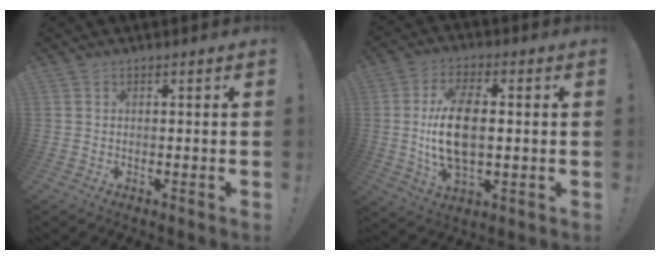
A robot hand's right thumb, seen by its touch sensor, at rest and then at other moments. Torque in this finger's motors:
{"motor_torque": [0.09, 0.55, 0.49, 0.71, 0.36]}